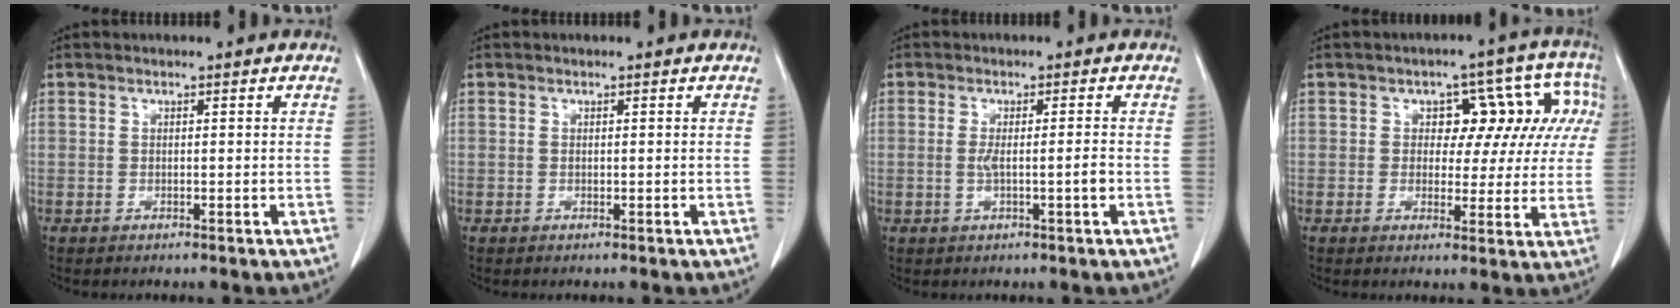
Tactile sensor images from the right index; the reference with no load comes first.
{"total": 0.0}
{"total": 3.1, "force": [-0.7, -0.2, 3.1], "torque": [-0.056, -0.002, -0.009]}
{"total": 10.1, "force": [2.2, 6.1, 7.7], "torque": [-0.068, 0.044, 0.026]}